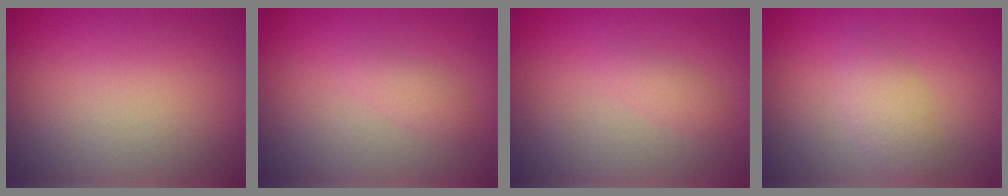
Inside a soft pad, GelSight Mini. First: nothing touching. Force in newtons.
{"total": 1.2, "press": 1.2, "slide": 0.1}
{"total": 1.1, "press": 1.1, "slide": 0.0}
{"total": 2.4, "press": 2.4, "slide": 0.0}